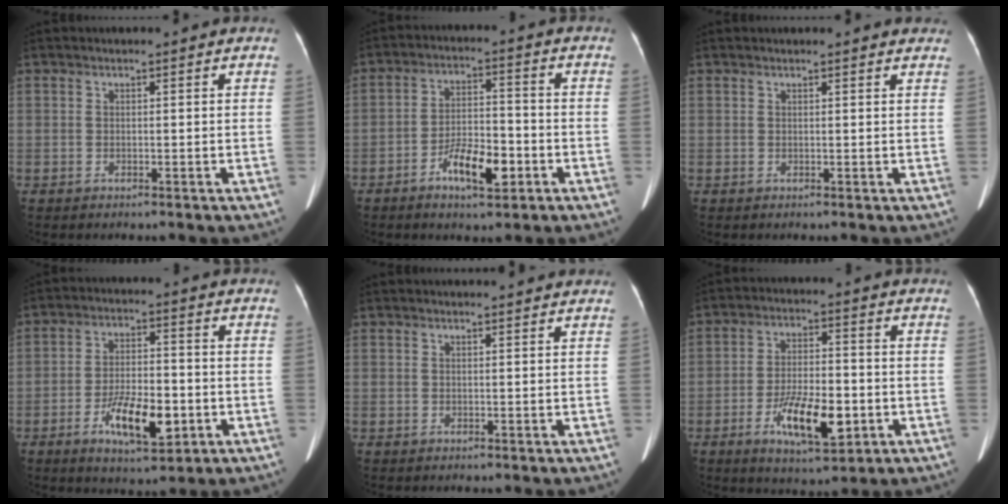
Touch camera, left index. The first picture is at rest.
{"total": 7.8, "force": [-3.9, 2.6, 6.3], "torque": [-0.120, 0.004, -0.064]}
{"total": 5.2, "force": [4.8, 1.1, 1.4], "torque": [-0.008, 0.014, 0.040]}
{"total": 9.4, "force": [-3.6, 3.3, 8.1], "torque": [-0.153, -0.005, -0.057]}
{"total": 4.3, "force": [4.2, 0.2, 1.1], "torque": [-0.013, 0.021, 0.046]}
{"total": 10.2, "force": [-3.7, 3.4, 8.9], "torque": [-0.168, -0.008, -0.058]}